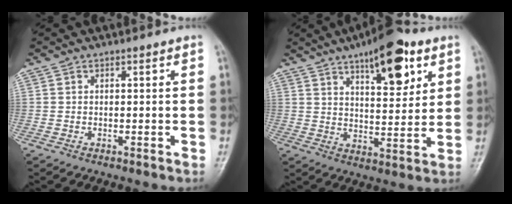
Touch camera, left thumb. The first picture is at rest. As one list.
[{"total": 14.1, "force": [7.5, 5.4, 10.6], "torque": [-0.123, -0.034, 0.111]}]